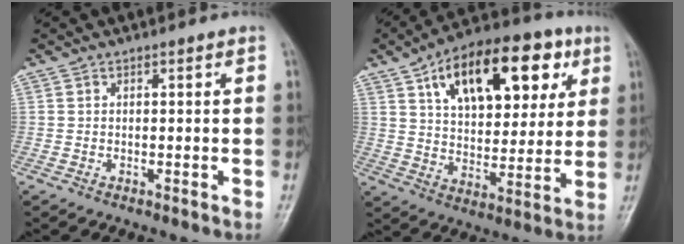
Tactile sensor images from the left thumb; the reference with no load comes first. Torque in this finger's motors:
{"motor_torque": [1.33, 1.41, 1.56, -1.21, 0.19]}